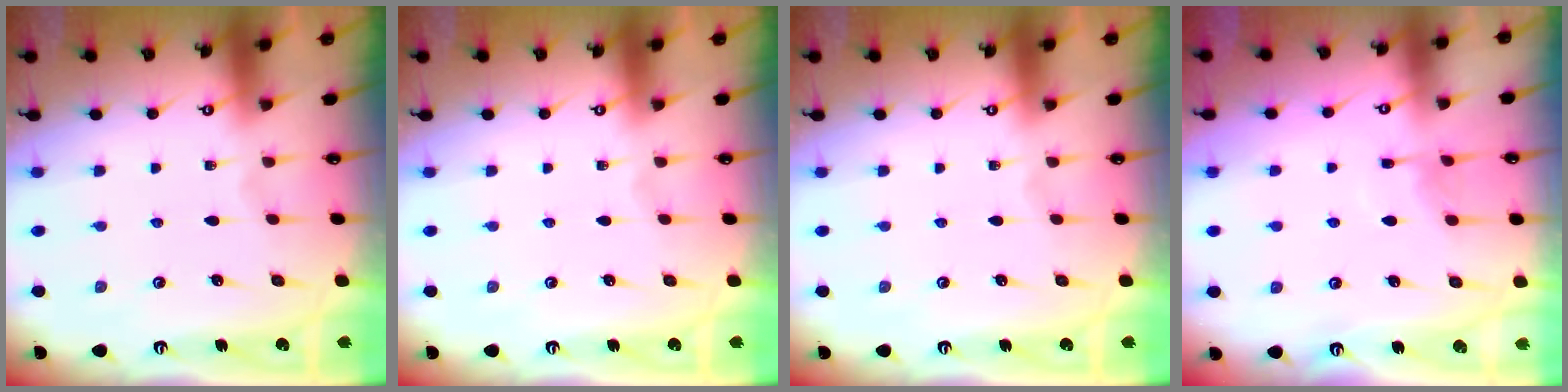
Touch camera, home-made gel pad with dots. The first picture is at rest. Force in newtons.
{"total": 0.0}
{"total": 0.0}
{"total": 6.1, "press": 6.1, "slide": 0.8}